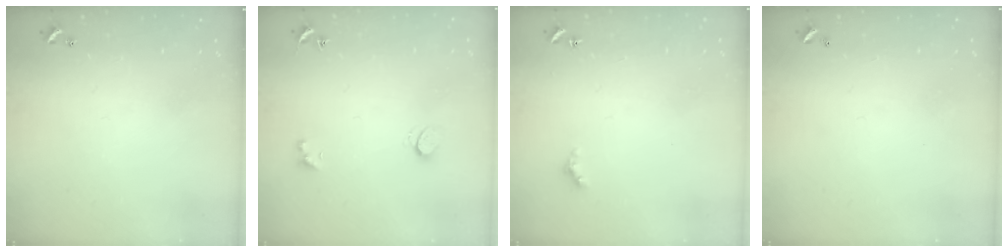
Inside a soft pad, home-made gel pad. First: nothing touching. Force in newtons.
{"total": 1.8, "press": 1.7, "slide": 0.5}
{"total": 1.5, "press": 1.4, "slide": 0.3}
{"total": 2.9, "press": 2.9, "slide": 0.1}